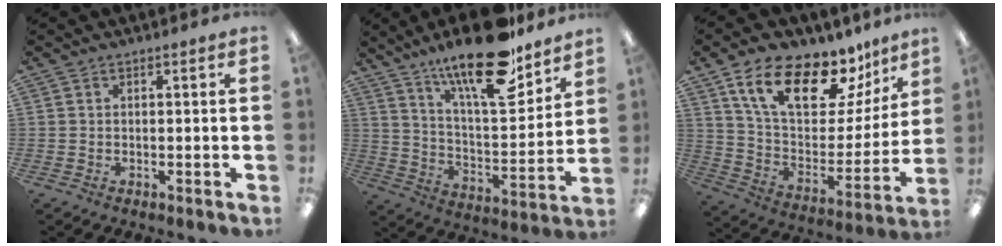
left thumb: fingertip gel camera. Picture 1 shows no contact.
{"total": 21.3, "force": [15.9, 6.4, 12.7], "torque": [-0.203, -0.102, 0.264]}
{"total": 20.4, "force": [14.0, 9.1, 11.8], "torque": [-0.207, -0.080, 0.245]}